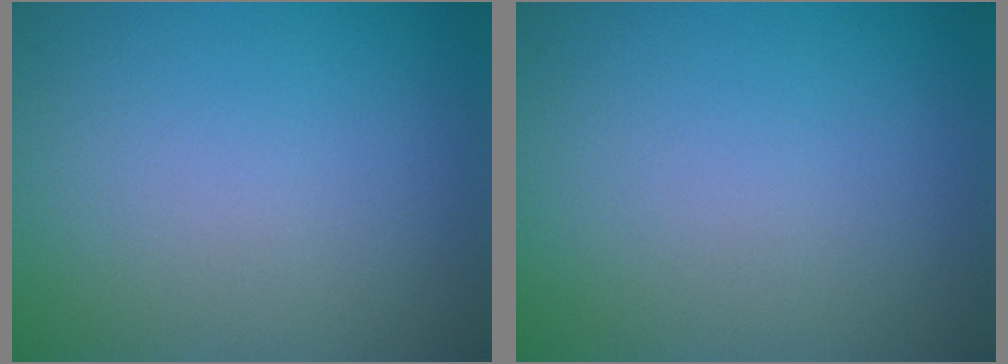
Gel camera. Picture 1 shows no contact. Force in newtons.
{"total": 0.0}